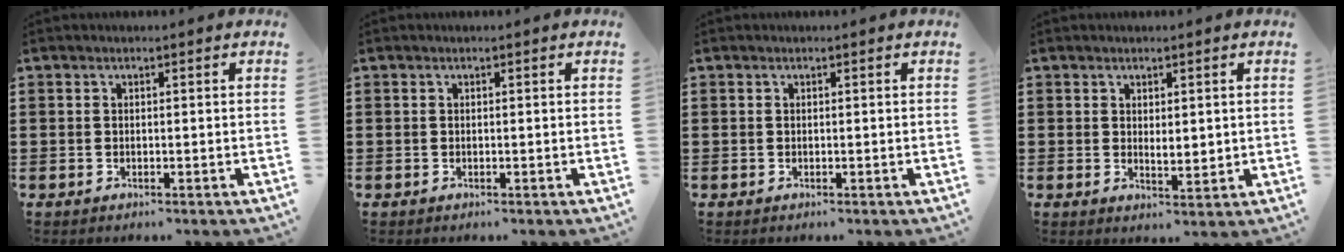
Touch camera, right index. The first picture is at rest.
{"total": 0.0}
{"total": 0.0}
{"total": 1.8, "force": [1.1, 1.0, 1.0], "torque": [-0.014, 0.003, 0.019]}